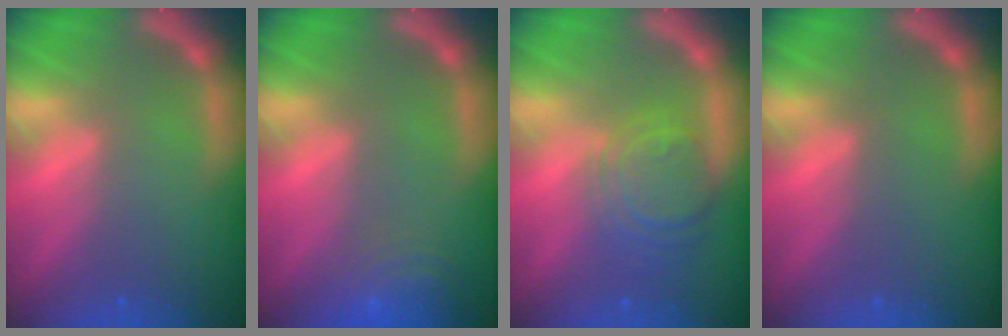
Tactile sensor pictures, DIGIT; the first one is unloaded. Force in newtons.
{"total": 6.5}
{"total": 6.0}
{"total": 0.0}